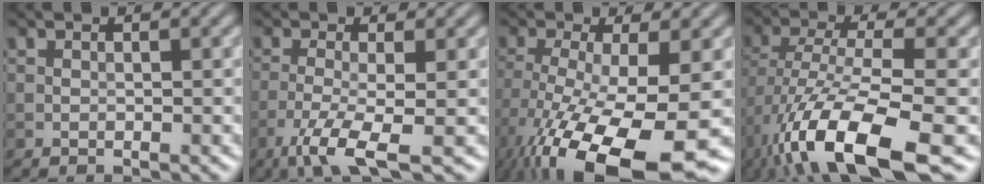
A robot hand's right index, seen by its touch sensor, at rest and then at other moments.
{"total": 5.2, "force": [-2.7, 1.0, 4.4], "torque": [-0.088, -0.006, -0.060]}
{"total": 16.2, "force": [-8.5, 4.7, 12.9], "torque": [-0.254, -0.036, -0.131]}
{"total": 13.0, "force": [-6.9, 4.1, 10.2], "torque": [-0.202, -0.014, -0.123]}